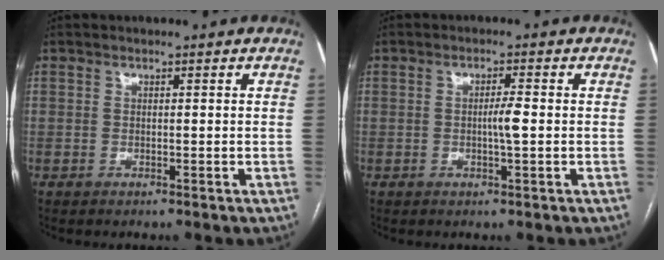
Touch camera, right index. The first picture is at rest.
{"total": 2.5, "force": [-0.2, 0.0, 2.5], "torque": [-0.045, -0.001, -0.004]}